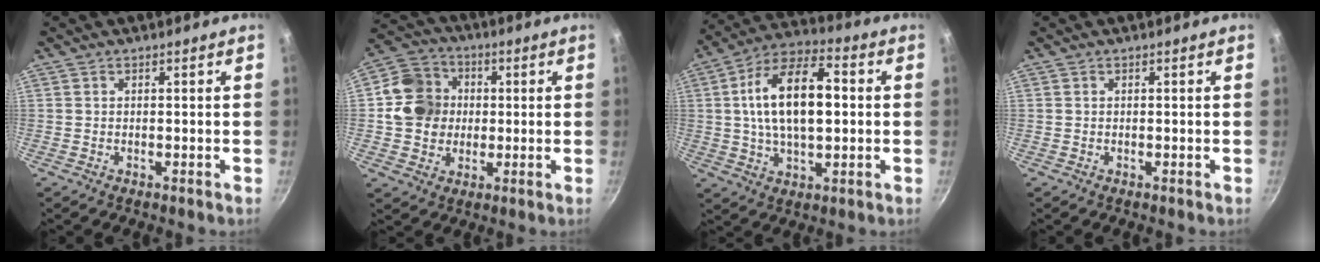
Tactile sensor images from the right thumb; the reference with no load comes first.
{"total": 12.0, "force": [0.4, 10.7, 5.3], "torque": [-0.076, 0.016, 0.001]}
{"total": 17.5, "force": [1.8, 8.8, 15.0], "torque": [-0.261, 0.021, 0.026]}
{"total": 0.0}